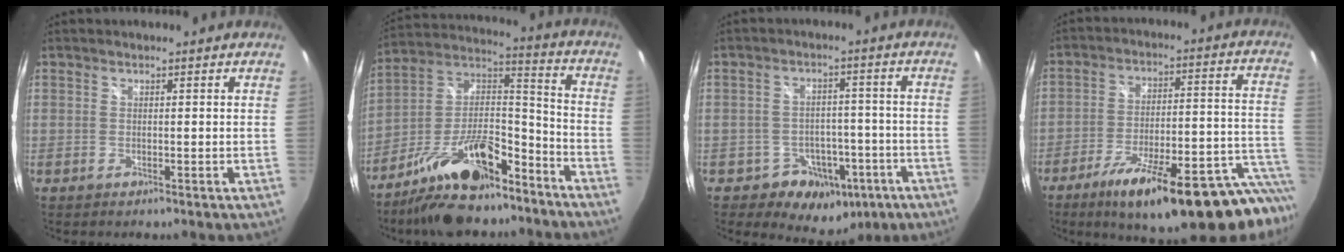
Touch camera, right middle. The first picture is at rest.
{"total": 19.0, "force": [-12.7, 7.8, 11.7], "torque": [-0.217, 0.021, -0.212]}
{"total": 10.3, "force": [-5.5, 8.0, 3.4], "torque": [-0.059, 0.026, -0.051]}
{"total": 27.4, "force": [-20.2, 4.6, 18.0], "torque": [-0.227, -0.040, -0.283]}